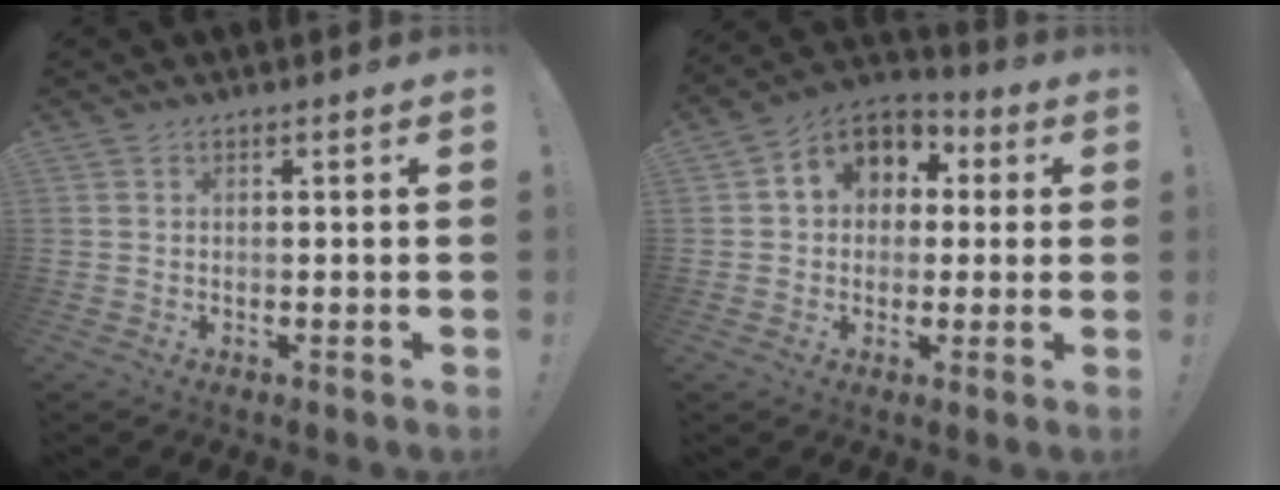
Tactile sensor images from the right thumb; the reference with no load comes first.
{"total": 8.7, "force": [1.9, 7.7, 3.6], "torque": [-0.050, -0.003, 0.041]}